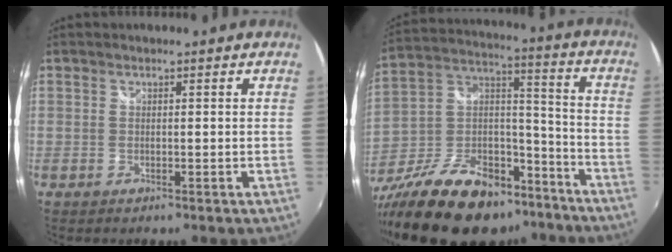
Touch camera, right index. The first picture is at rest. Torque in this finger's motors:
{"motor_torque": [1.04, -1.10, 0.62, 0.13]}